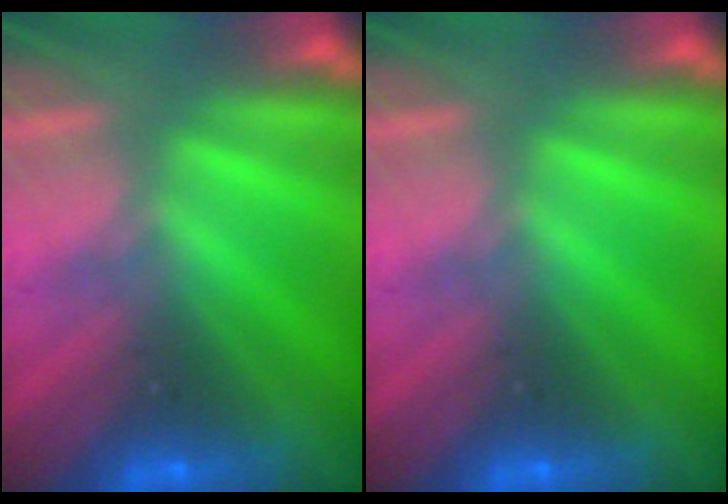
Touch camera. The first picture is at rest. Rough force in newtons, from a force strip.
{"total": 0.0}